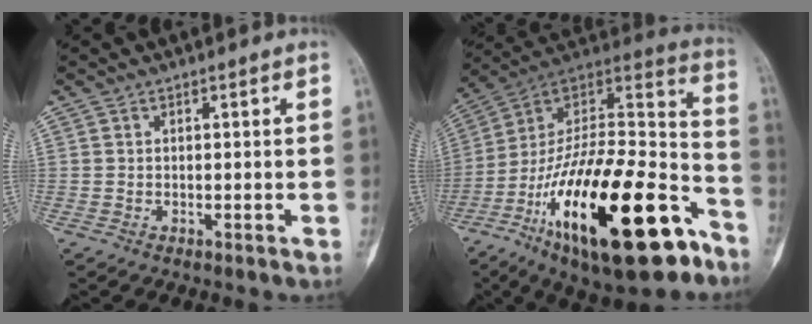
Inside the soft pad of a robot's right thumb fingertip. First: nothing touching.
{"total": 35.2, "force": [-17.2, 13.0, 27.8], "torque": [-0.434, 0.065, -0.276]}